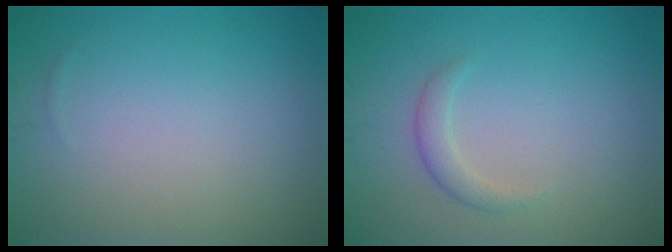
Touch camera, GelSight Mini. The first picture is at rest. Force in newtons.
{"total": 1.6, "press": 1.6, "slide": 0.0}